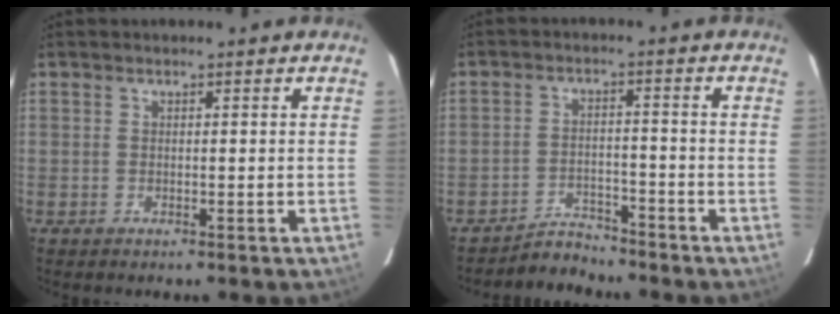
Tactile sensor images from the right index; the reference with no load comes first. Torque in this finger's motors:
{"motor_torque": [-0.59, -0.17, -0.21, -0.08]}